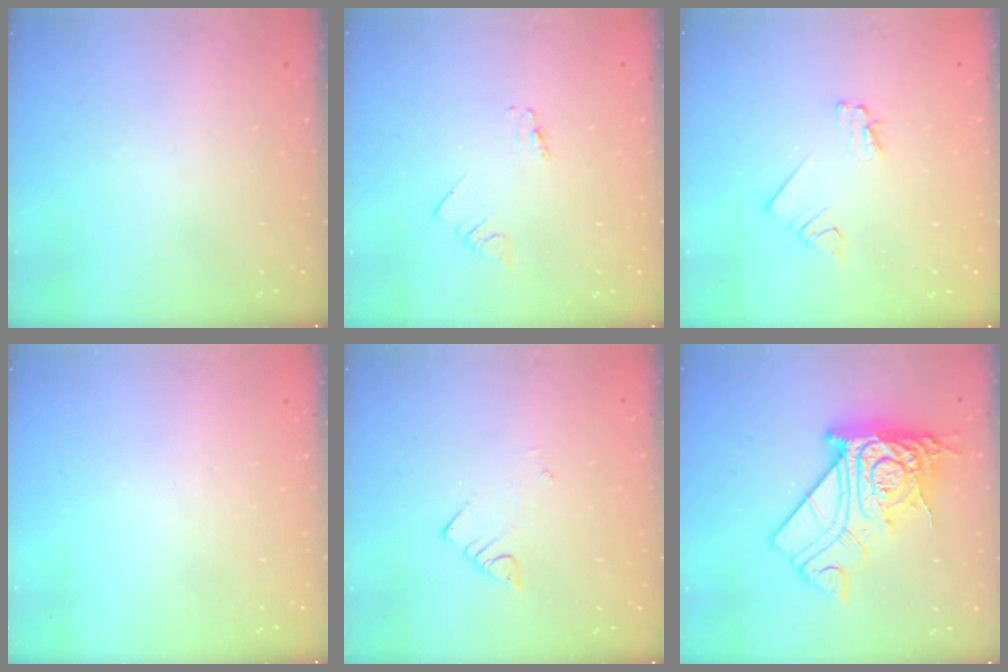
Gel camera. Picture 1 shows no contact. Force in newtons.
{"total": 0.6, "press": 0.6, "slide": 0.1}
{"total": 1.7, "press": 1.7, "slide": 0.1}
{"total": 0.0}
{"total": 2.6, "press": 2.6, "slide": 0.2}
{"total": 22.6, "press": 22.5, "slide": 2.5}